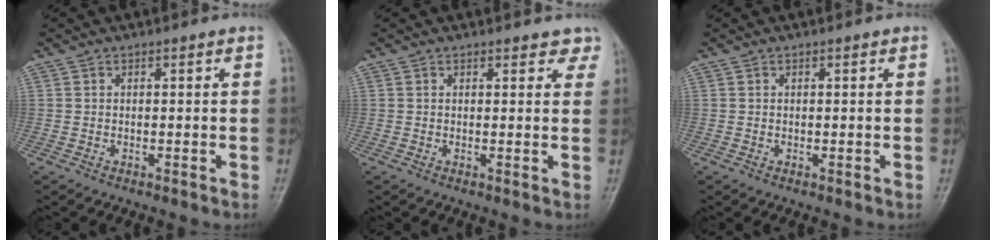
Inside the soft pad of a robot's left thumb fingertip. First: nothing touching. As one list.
[{"total": 3.2, "force": [2.6, 1.5, 1.1], "torque": [0.020, -0.009, 0.019]}, {"total": 0.0}]